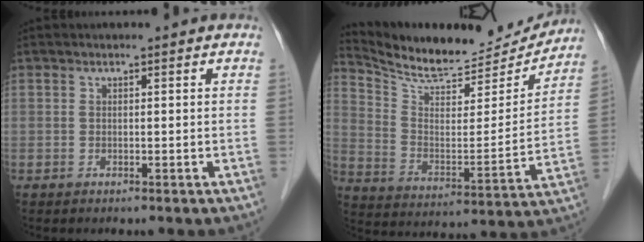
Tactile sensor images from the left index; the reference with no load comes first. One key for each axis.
{"total": 17.7, "fx": 16.8, "fy": 3.7, "fz": 4.1, "tx": -0.076, "ty": -0.031, "tz": 0.257}